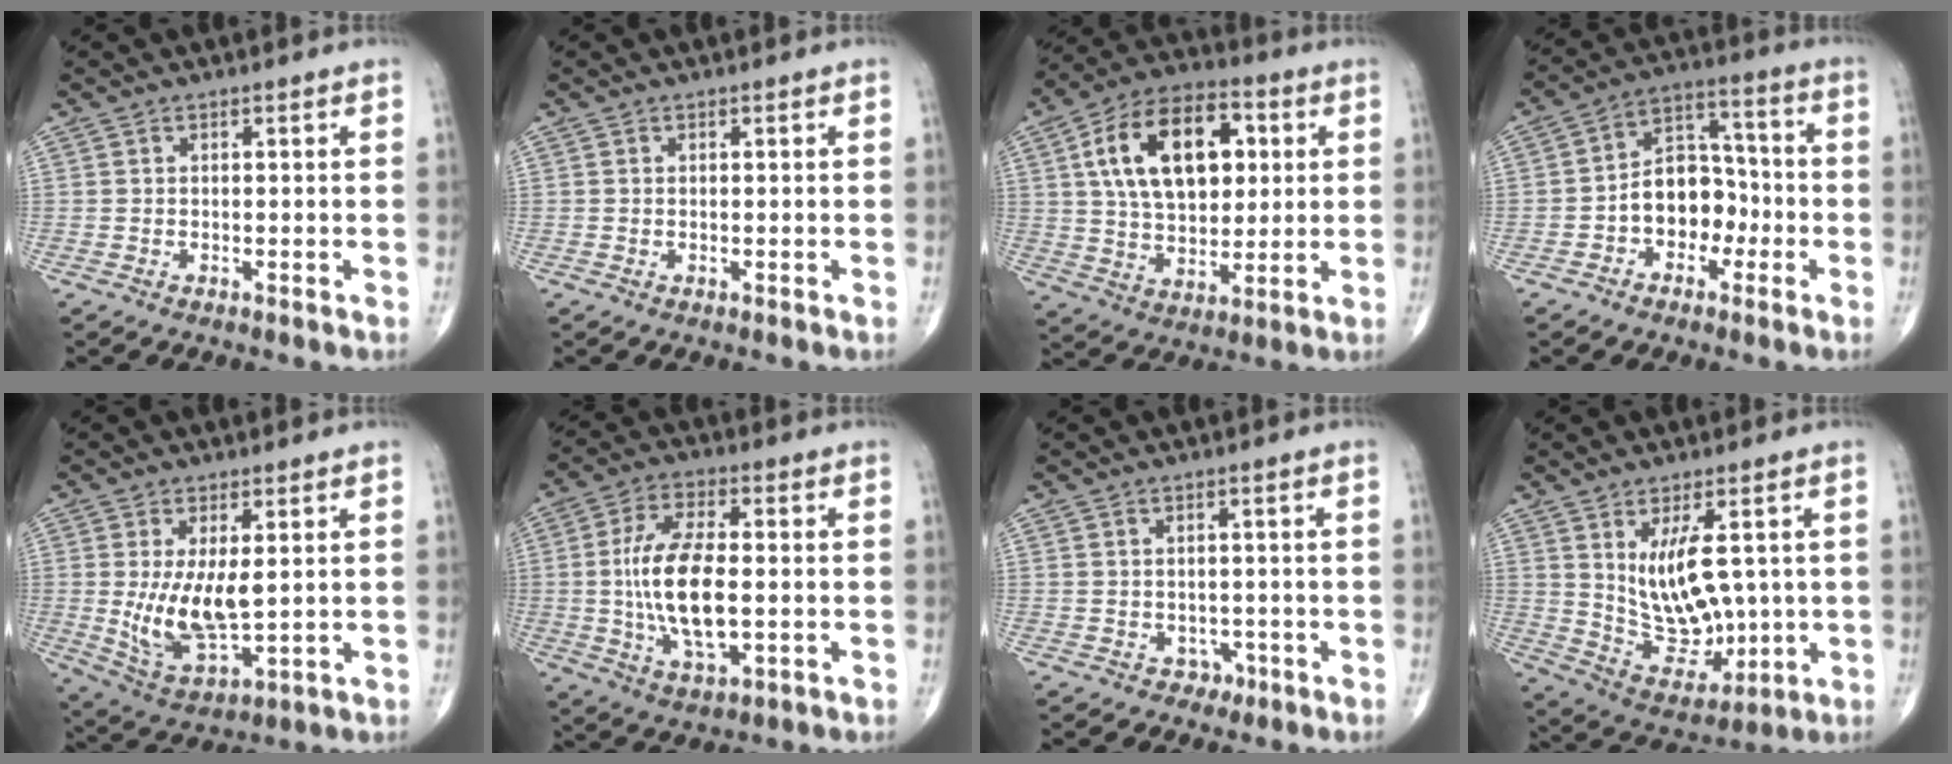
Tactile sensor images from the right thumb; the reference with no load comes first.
{"total": 0.0}
{"total": 19.5, "force": [4.9, 11.6, 14.9], "torque": [-0.222, 0.007, 0.081]}
{"total": 10.2, "force": [-2.8, 7.5, 6.3], "torque": [-0.060, 0.048, -0.057]}
{"total": 11.1, "force": [0.8, 4.9, 9.9], "torque": [-0.180, -0.025, 0.031]}
{"total": 14.8, "force": [-0.7, 6.5, 13.2], "torque": [-0.255, 0.001, -0.012]}
{"total": 2.1, "force": [-0.9, 1.9, 0.6], "torque": [0.007, 0.006, -0.010]}
{"total": 12.9, "force": [2.2, 6.6, 10.8], "torque": [-0.149, -0.024, 0.063]}